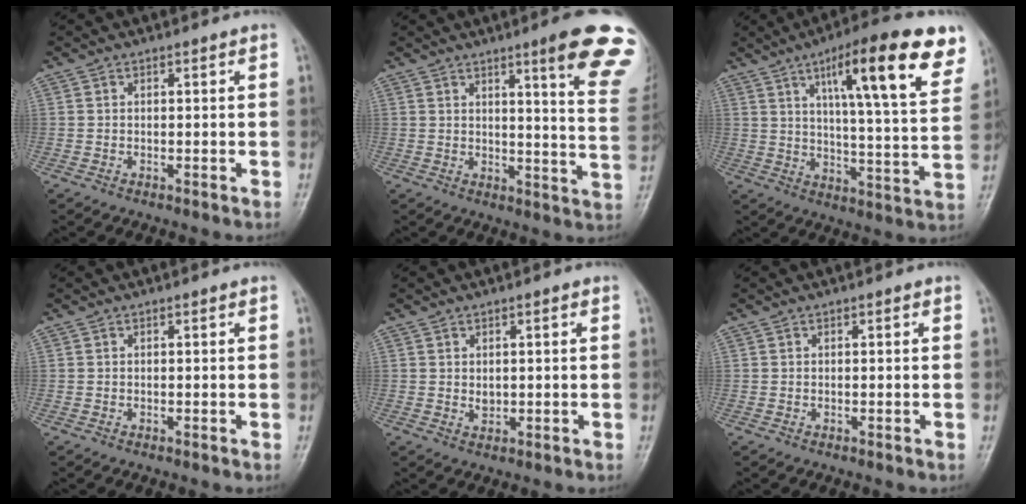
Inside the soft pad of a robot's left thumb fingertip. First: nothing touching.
{"total": 15.7, "force": [9.8, 1.4, 12.3], "torque": [-0.127, -0.054, 0.107]}
{"total": 20.8, "force": [10.8, 4.4, 17.2], "torque": [-0.216, -0.030, 0.156]}
{"total": 0.0}
{"total": 1.7, "force": [0.3, 1.2, 1.2], "torque": [-0.013, -0.003, 0.007]}
{"total": 0.0}